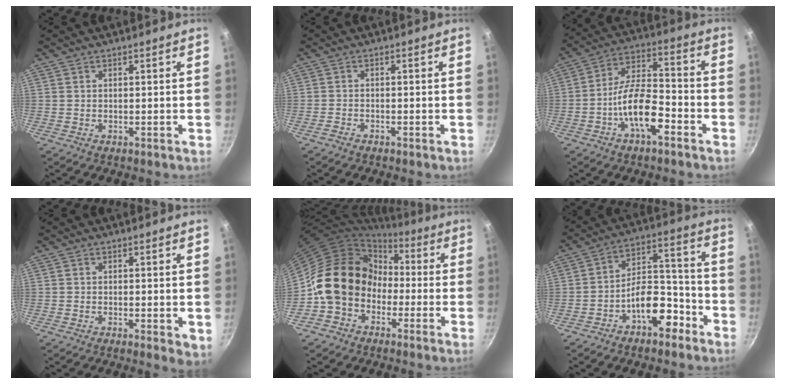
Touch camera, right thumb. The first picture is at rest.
{"total": 1.2, "force": [-1.1, 0.3, 0.4], "torque": [-0.022, 0.014, -0.025]}
{"total": 12.0, "force": [-5.4, 4.8, 9.5], "torque": [-0.158, 0.048, -0.103]}
{"total": 3.1, "force": [-0.3, 1.3, 2.9], "torque": [-0.037, -0.011, -0.004]}
{"total": 14.9, "force": [-1.4, 12.4, 8.0], "torque": [-0.090, 0.049, -0.033]}
{"total": 11.5, "force": [-6.3, 5.9, 7.5], "torque": [-0.083, 0.081, -0.096]}